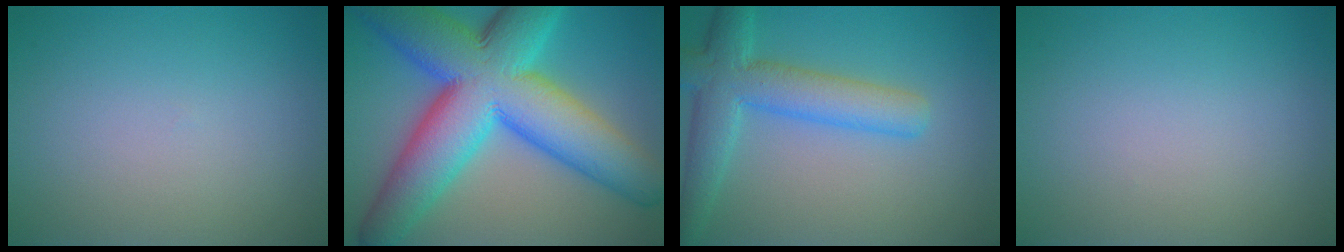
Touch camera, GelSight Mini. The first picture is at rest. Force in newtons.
{"total": 15.8, "press": 15.8, "slide": 0.1}
{"total": 6.0, "press": 6.0, "slide": 0.2}
{"total": 0.0}